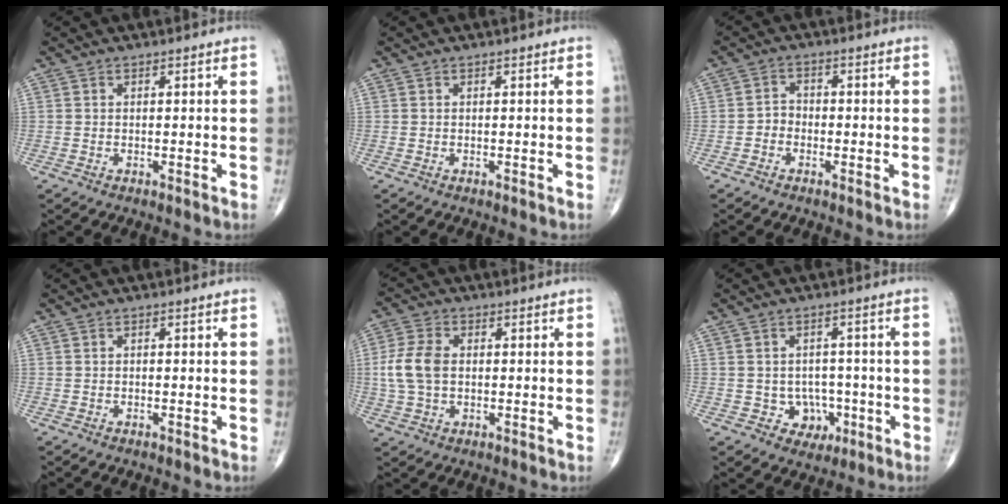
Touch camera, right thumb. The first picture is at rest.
{"total": 0.0}
{"total": 2.7, "force": [-1.2, 2.2, 1.0], "torque": [-0.003, 0.013, -0.030]}
{"total": 0.0}
{"total": 7.7, "force": [0.2, 5.0, 5.8], "torque": [-0.126, 0.011, 0.003]}
{"total": 5.7, "force": [-1.7, 5.0, 2.1], "torque": [0.007, 0.016, -0.017]}